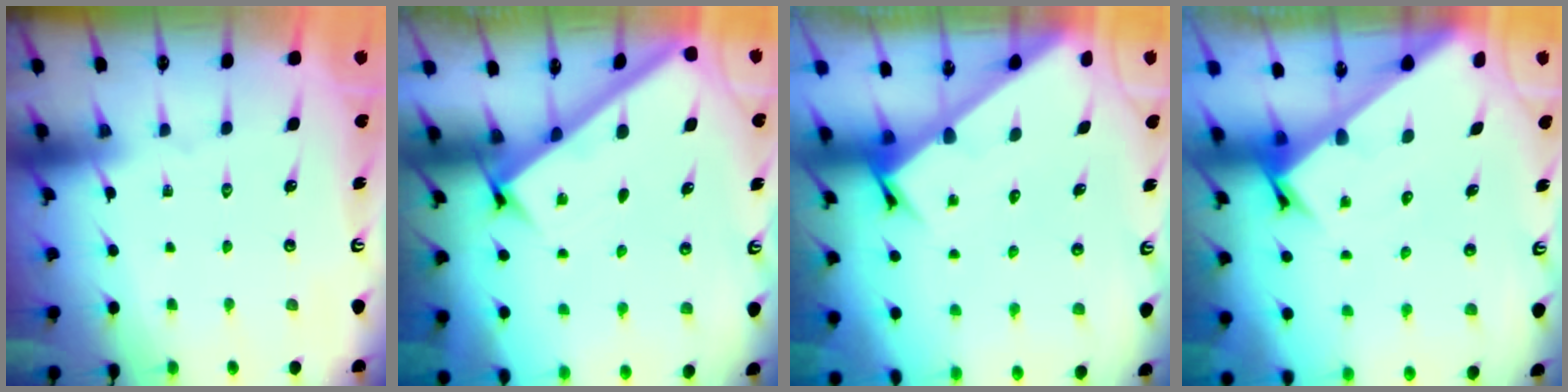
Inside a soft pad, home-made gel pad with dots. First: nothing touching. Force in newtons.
{"total": 2.5, "press": 2.5, "slide": 0.3}
{"total": 3.3, "press": 3.3, "slide": 0.2}
{"total": 2.8, "press": 2.8, "slide": 0.1}